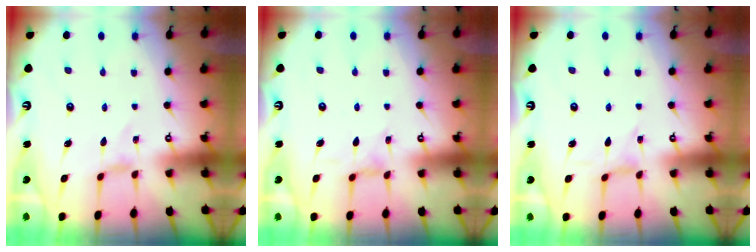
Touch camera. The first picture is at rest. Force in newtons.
{"total": 2.7, "press": 2.6, "slide": 0.4}
{"total": 0.0}